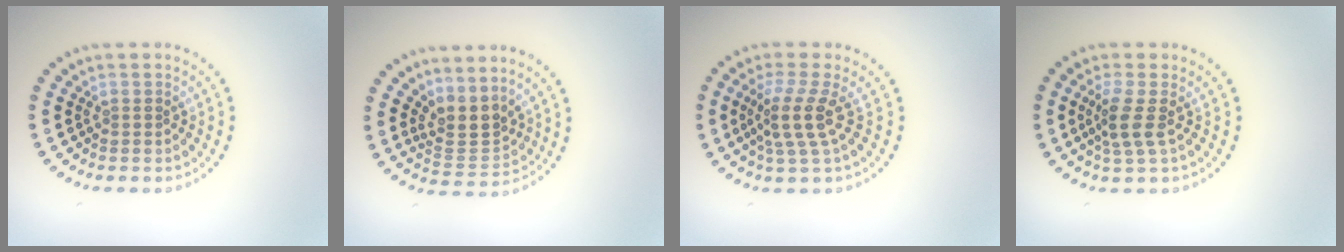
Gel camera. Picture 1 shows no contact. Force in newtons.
{"total": 3.1, "press": 2.3, "slide": 2.0}
{"total": 3.4, "press": 2.4, "slide": 2.3}
{"total": 2.5, "press": 1.9, "slide": 1.6}